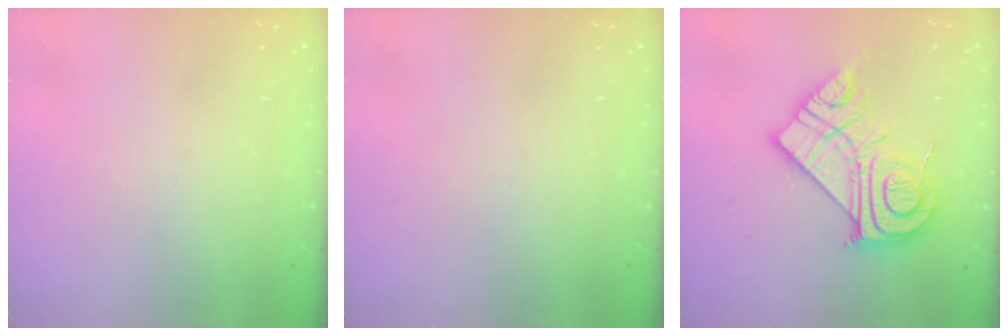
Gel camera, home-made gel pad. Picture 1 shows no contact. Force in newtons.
{"total": 0.0}
{"total": 20.8, "press": 20.7, "slide": 1.7}